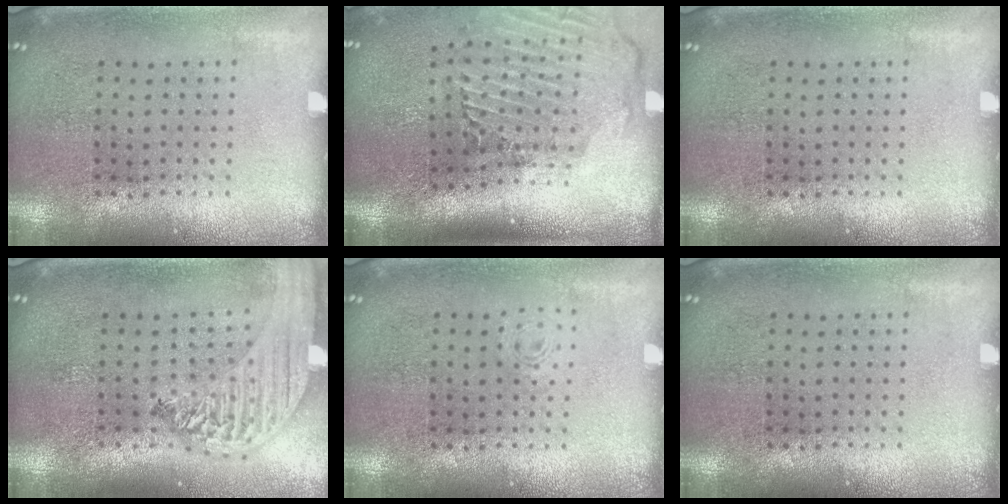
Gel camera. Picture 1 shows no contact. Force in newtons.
{"total": 3.0, "press": 2.1, "slide": 2.1}
{"total": 0.0}
{"total": 2.5, "press": 2.1, "slide": 1.3}
{"total": 0.7, "press": 0.7, "slide": 0.2}
{"total": 0.0}